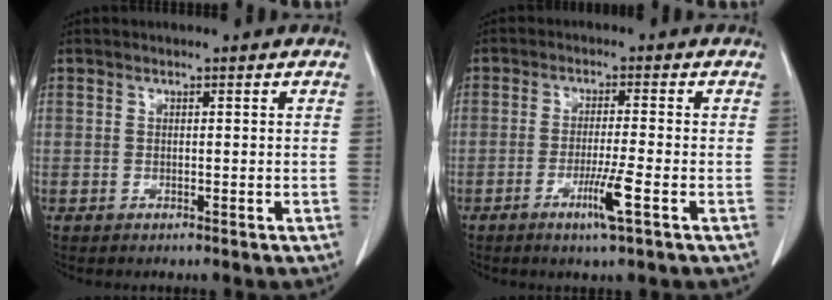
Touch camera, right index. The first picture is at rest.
{"total": 5.2, "force": [-2.4, -0.5, 4.6], "torque": [-0.084, -0.012, -0.044]}